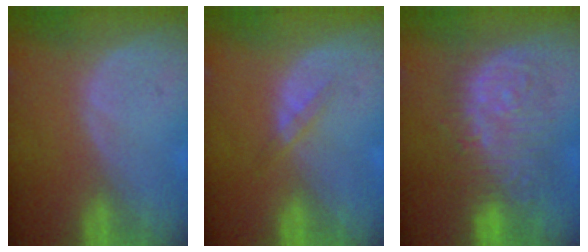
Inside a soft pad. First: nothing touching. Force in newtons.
{"total": 1.5, "press": 1.5, "slide": 0.1}
{"total": 9.8, "press": 9.8, "slide": 0.4}